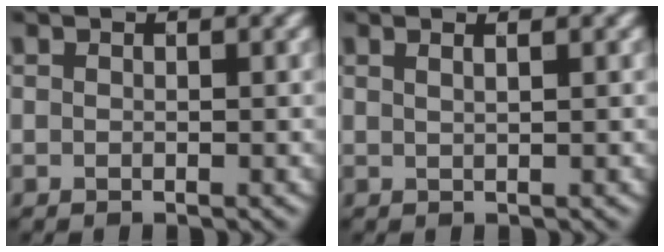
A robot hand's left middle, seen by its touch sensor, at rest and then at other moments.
{"total": 1.7, "force": [0.8, 0.7, 1.2], "torque": [0.000, 0.005, -0.009]}